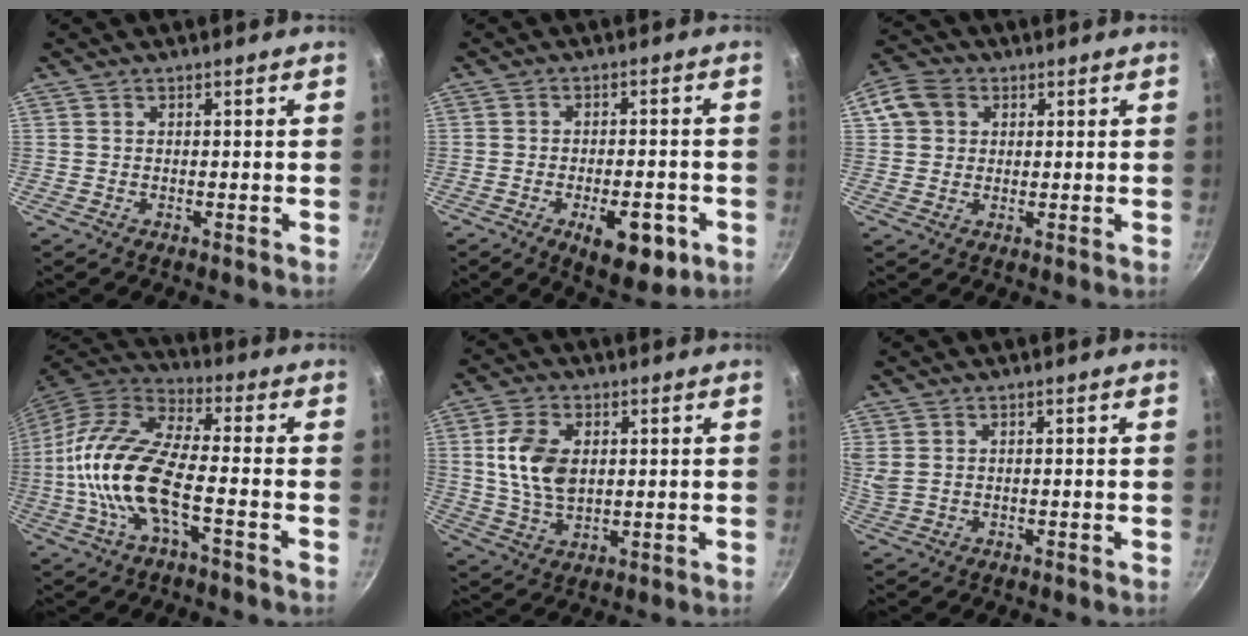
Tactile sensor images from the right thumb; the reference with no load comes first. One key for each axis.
{"total": 10.6, "fx": -4.2, "fy": 4.9, "fz": 8.4, "tx": -0.088, "ty": 0.011, "tz": -0.048}
{"total": 7.0, "fx": 1.9, "fy": 6.0, "fz": 3.1, "tx": -0.038, "ty": 0.011, "tz": 0.022}
{"total": 17.5, "fx": -4.0, "fy": 6.6, "fz": 15.7, "tx": -0.312, "ty": 0.035, "tz": -0.092}
{"total": 10.4, "fx": 1.9, "fy": 6.6, "fz": 7.8, "tx": -0.136, "ty": -0.009, "tz": 0.038}
{"total": 3.1, "fx": 1.4, "fy": 2.0, "fz": 1.9, "tx": -0.037, "ty": 0.000, "tz": 0.033}